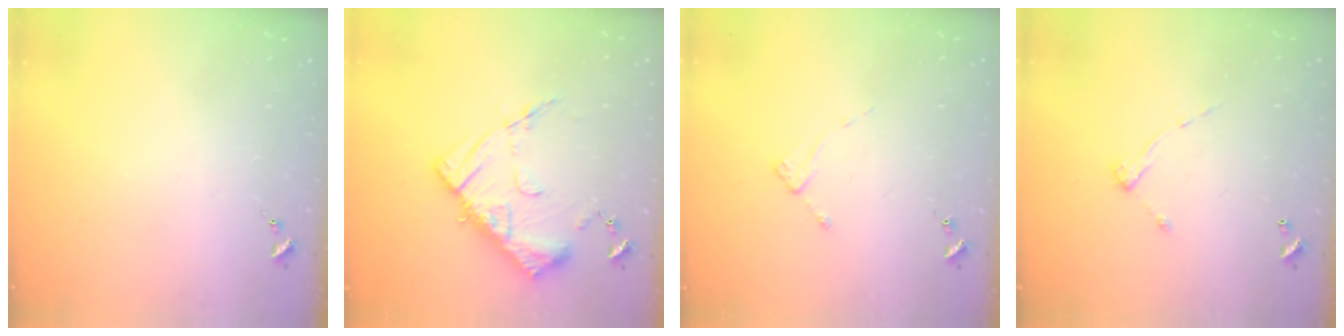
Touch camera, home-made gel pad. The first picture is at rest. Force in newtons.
{"total": 14.8, "press": 14.7, "slide": 1.4}
{"total": 2.4, "press": 2.4, "slide": 0.3}
{"total": 6.2, "press": 6.2, "slide": 0.3}